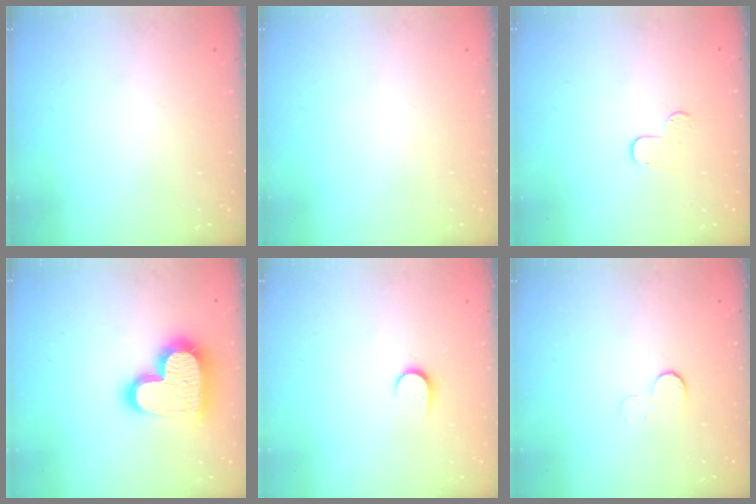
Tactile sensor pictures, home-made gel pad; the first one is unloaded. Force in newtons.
{"total": 0.0}
{"total": 4.5, "press": 4.5, "slide": 0.4}
{"total": 20.1, "press": 20.1, "slide": 1.5}
{"total": 5.1, "press": 5.1, "slide": 0.5}
{"total": 5.7, "press": 5.6, "slide": 0.6}